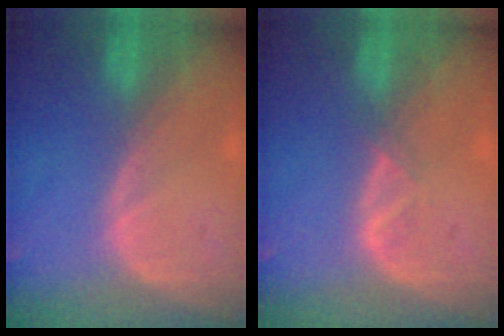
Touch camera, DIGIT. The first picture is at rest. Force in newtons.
{"total": 1.3, "press": 1.2, "slide": 0.7}